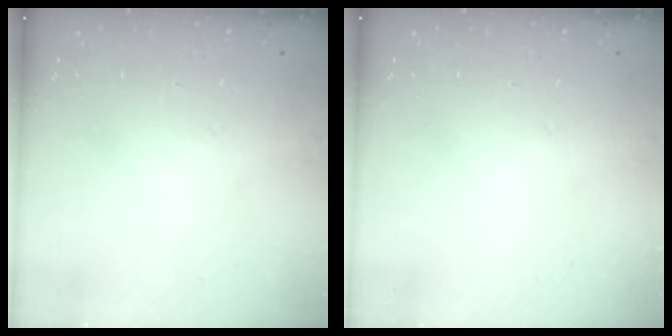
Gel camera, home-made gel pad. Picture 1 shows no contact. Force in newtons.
{"total": 0.0}